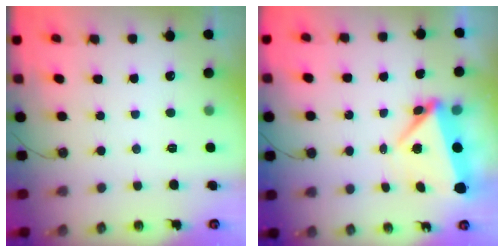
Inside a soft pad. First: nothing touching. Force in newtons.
{"total": 6.4, "press": 6.4, "slide": 0.1}